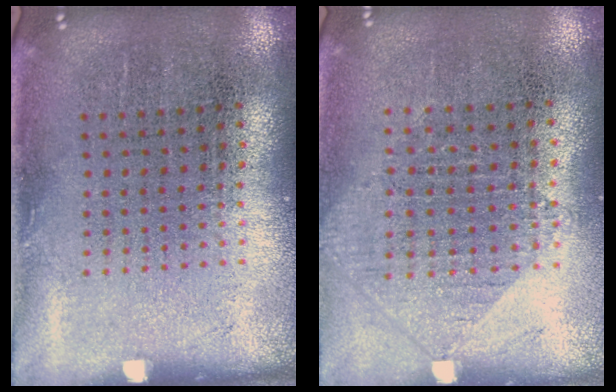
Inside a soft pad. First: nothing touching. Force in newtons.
{"total": 0.9, "press": 0.9, "slide": 0.3}